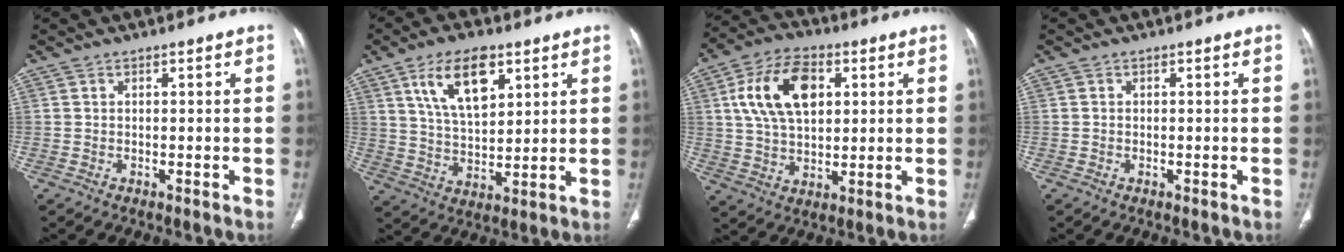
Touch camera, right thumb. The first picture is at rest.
{"total": 12.3, "force": [6.0, 6.1, 8.9], "torque": [-0.137, -0.023, 0.117]}
{"total": 14.4, "force": [4.0, 8.9, 10.6], "torque": [-0.176, 0.004, 0.072]}
{"total": 0.0}